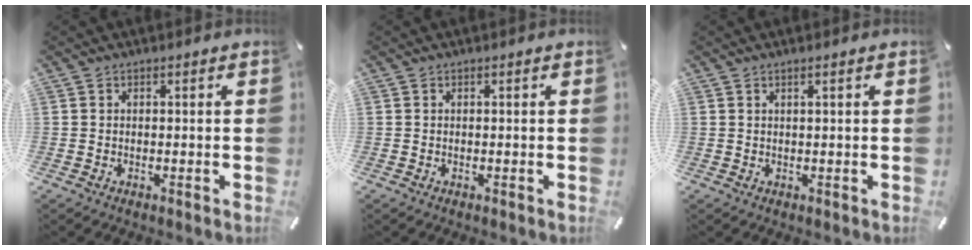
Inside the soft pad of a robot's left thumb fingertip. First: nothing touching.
{"total": 0.0}
{"total": 1.0, "force": [0.5, -0.1, 0.9], "torque": [-0.016, -0.001, 0.008]}